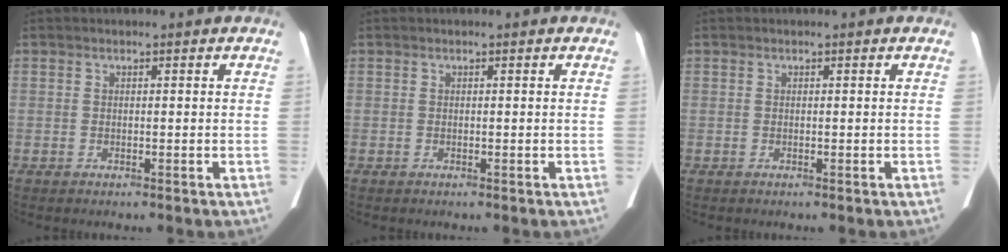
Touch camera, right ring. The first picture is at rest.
{"total": 0.0}
{"total": 0.0}